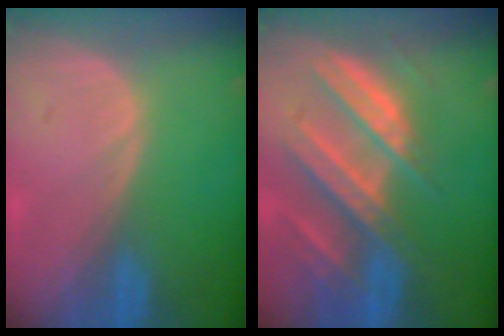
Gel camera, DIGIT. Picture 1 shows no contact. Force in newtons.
{"total": 10.1, "press": 9.0, "slide": 4.7}